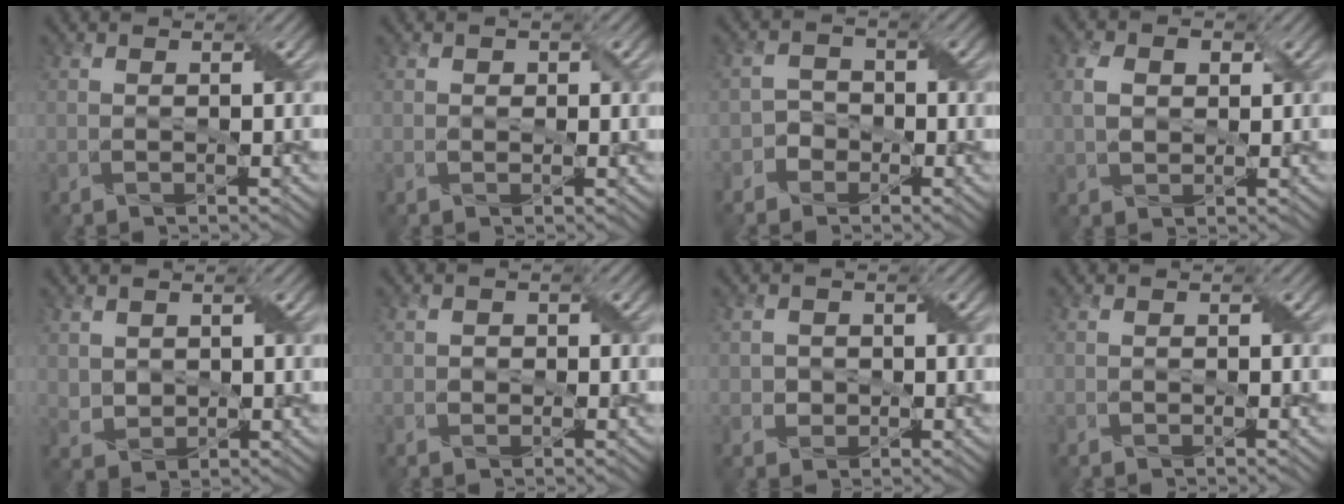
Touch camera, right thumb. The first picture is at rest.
{"total": 1.1, "force": [0.2, 1.0, 0.6], "torque": [-0.012, -0.001, 0.003]}
{"total": 2.3, "force": [-1.4, 1.8, 0.5], "torque": [-0.007, 0.008, -0.032]}
{"total": 4.1, "force": [1.0, 2.8, 2.8], "torque": [-0.062, 0.006, 0.015]}
{"total": 2.9, "force": [1.7, 2.0, 1.2], "torque": [-0.037, -0.005, 0.033]}
{"total": 1.2, "force": [0.0, 1.1, 0.5], "torque": [-0.010, -0.003, -0.002]}
{"total": 1.8, "force": [0.0, 1.7, 0.6], "torque": [-0.015, -0.003, -0.003]}
{"total": 0.5, "force": [-0.1, 0.4, 0.3], "torque": [-0.005, -0.002, -0.001]}